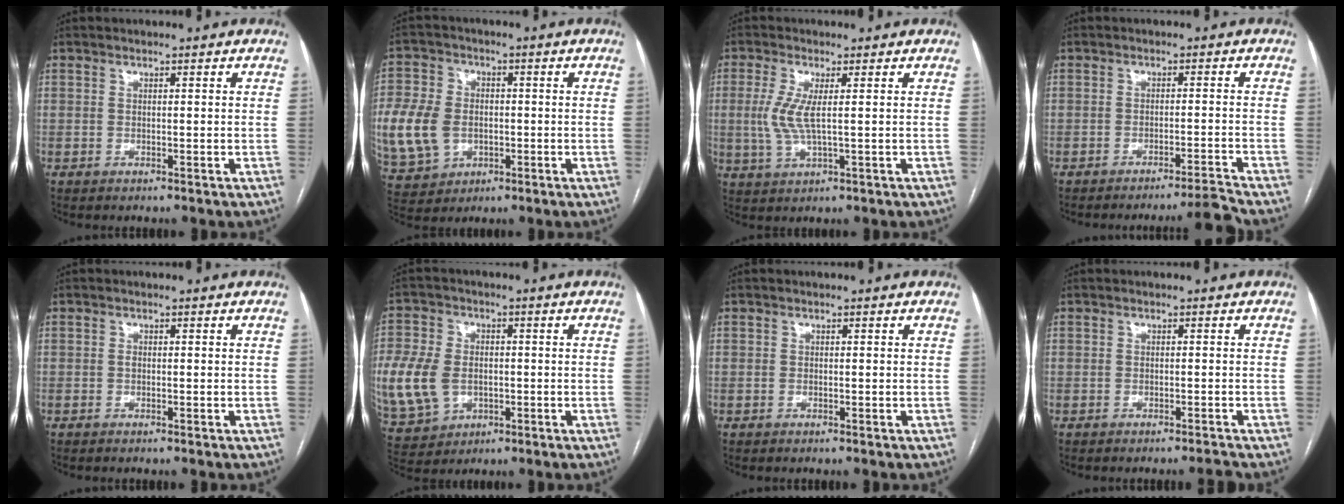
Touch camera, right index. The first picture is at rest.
{"total": 33.5, "force": [-5.7, 28.1, 17.3], "torque": [-0.582, 0.040, -0.072]}
{"total": 5.3, "force": [0.6, 1.0, 5.2], "torque": [-0.128, -0.004, 0.014]}
{"total": 5.2, "force": [-4.4, -2.8, 0.5], "torque": [-0.008, -0.002, -0.068]}
{"total": 0.5, "force": [0.0, 0.3, 0.4], "torque": [-0.010, 0.001, -0.003]}
{"total": 24.0, "force": [-4.4, 19.6, 13.2], "torque": [-0.372, 0.019, -0.054]}
{"total": 0.0}
{"total": 1.5, "force": [-1.3, -0.8, 0.2], "torque": [-0.004, -0.003, -0.017]}